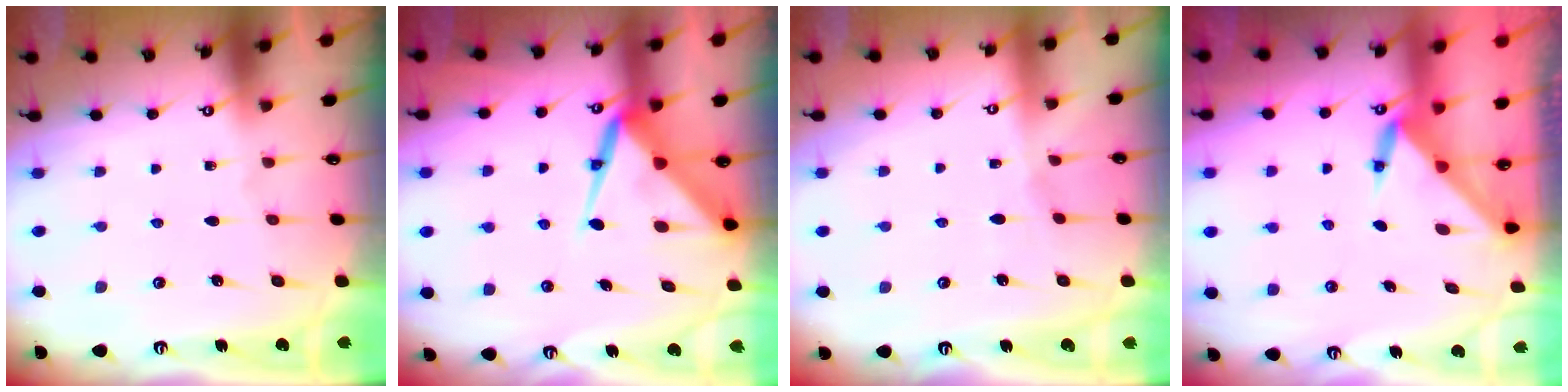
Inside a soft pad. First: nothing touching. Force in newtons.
{"total": 10.1, "press": 10.0, "slide": 1.0}
{"total": 2.8, "press": 2.8, "slide": 0.4}
{"total": 3.5, "press": 3.5, "slide": 0.4}